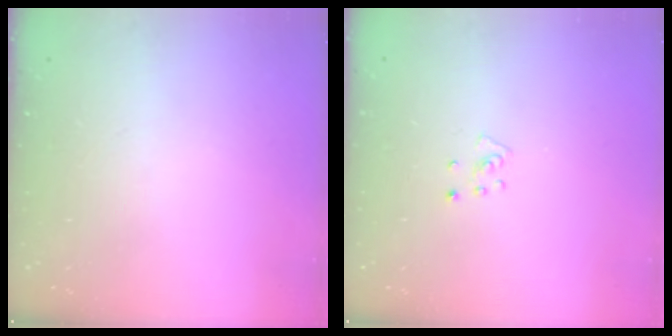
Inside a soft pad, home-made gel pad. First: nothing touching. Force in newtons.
{"total": 3.7, "press": 3.7, "slide": 0.3}